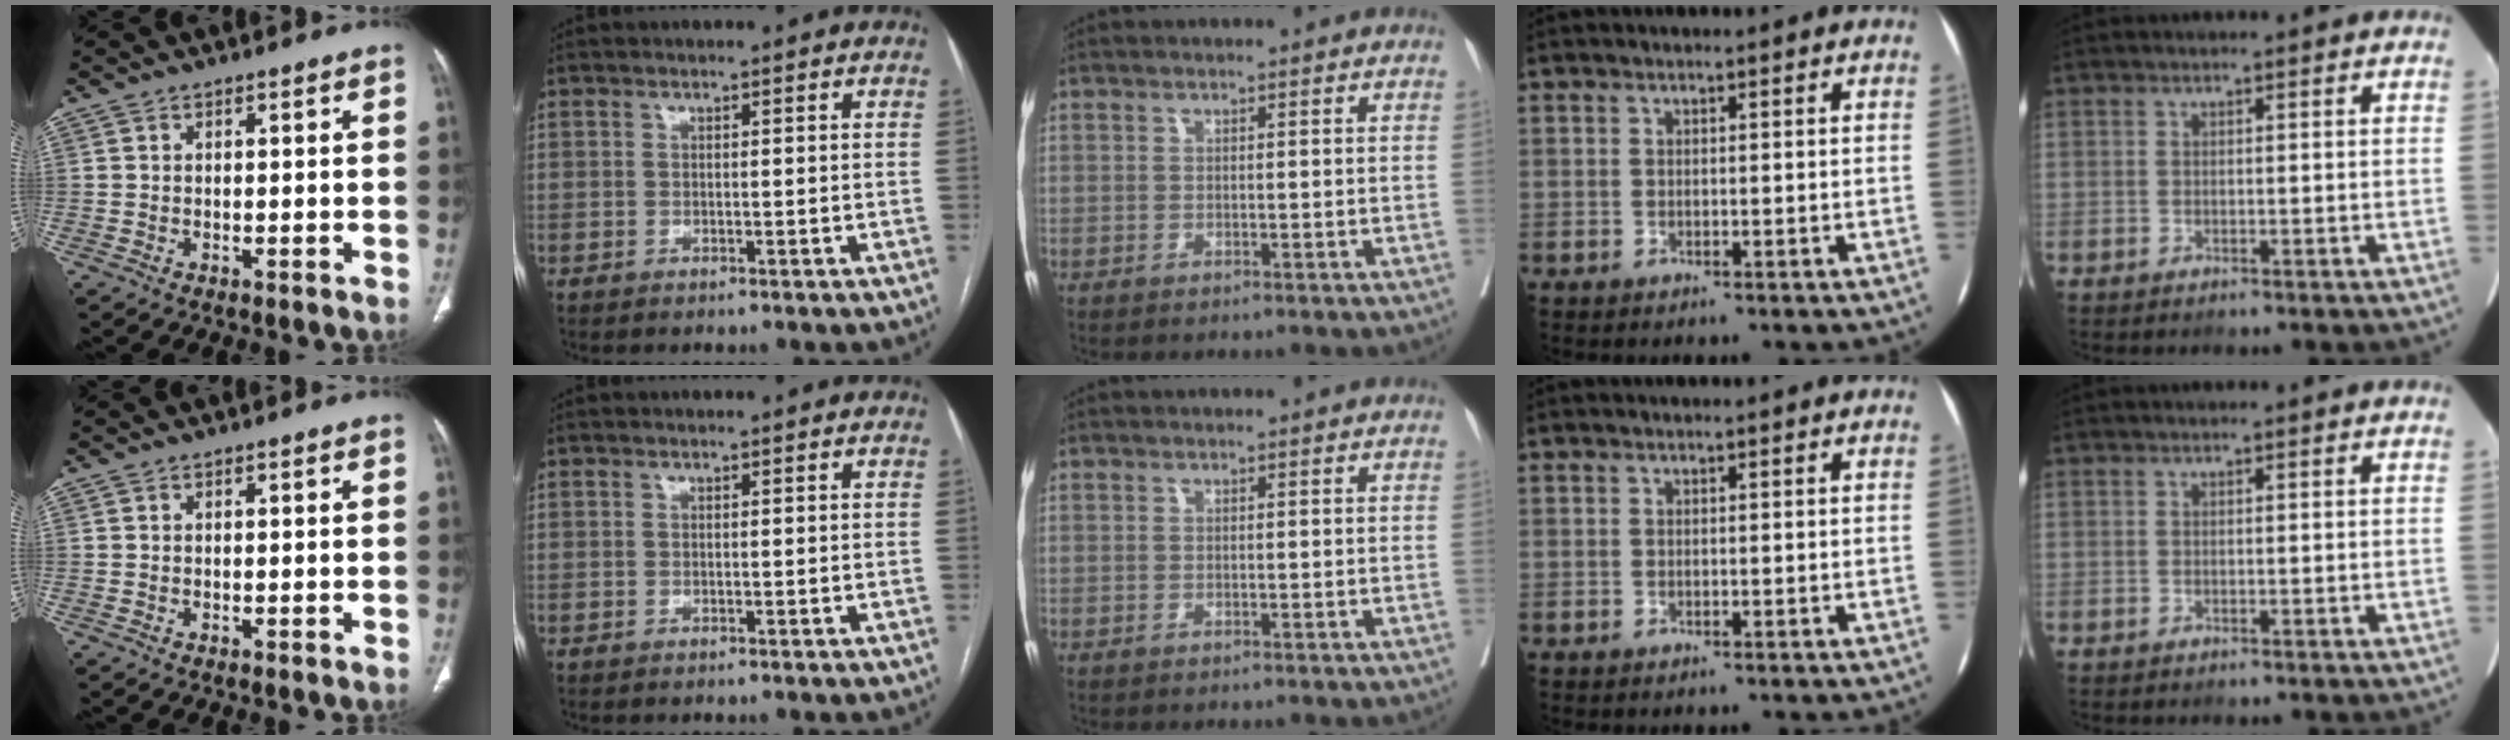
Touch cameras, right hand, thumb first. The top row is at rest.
{}